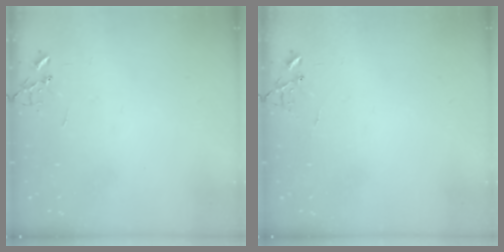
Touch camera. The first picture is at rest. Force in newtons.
{"total": 5.8, "press": 5.8, "slide": 0.5}